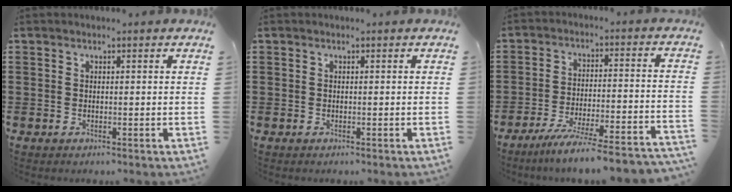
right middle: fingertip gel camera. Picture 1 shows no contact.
{"total": 0.0}
{"total": 7.4, "force": [-6.6, -0.7, 3.4], "torque": [-0.052, -0.010, -0.125]}